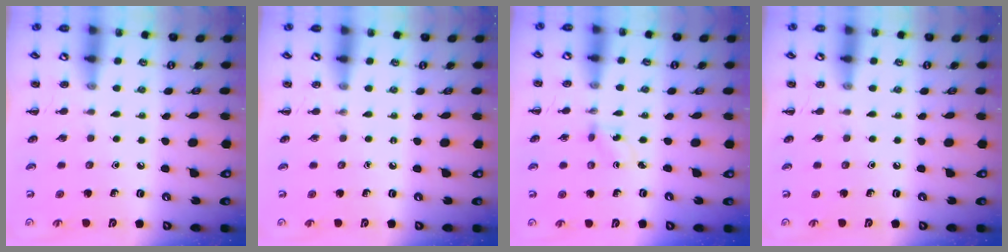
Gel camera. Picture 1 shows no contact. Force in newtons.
{"total": 0.0}
{"total": 0.9, "press": 0.7, "slide": 0.5}
{"total": 0.0}